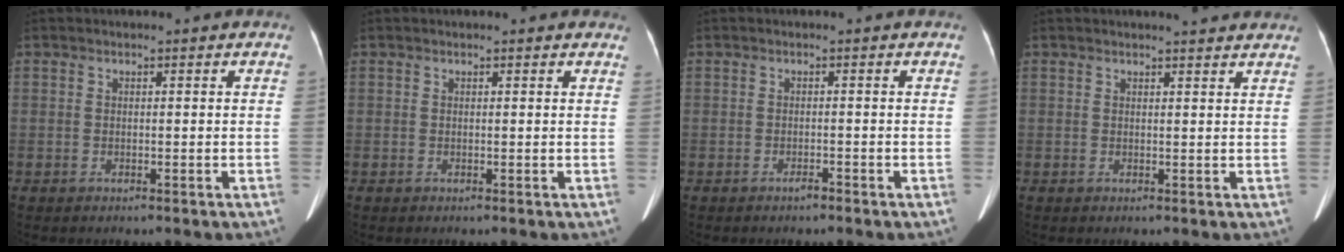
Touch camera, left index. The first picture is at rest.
{"total": 2.7, "force": [2.4, 0.8, 0.9], "torque": [-0.011, 0.005, 0.013]}
{"total": 1.0, "force": [-0.9, 0.1, 0.4], "torque": [-0.010, -0.005, -0.013]}
{"total": 5.0, "force": [4.6, 0.4, 1.8], "torque": [-0.026, 0.003, 0.041]}